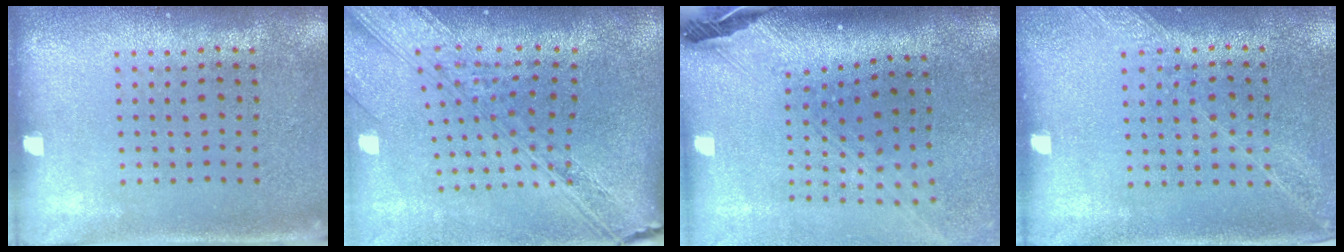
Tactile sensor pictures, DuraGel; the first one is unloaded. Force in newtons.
{"total": 4.1, "press": 2.9, "slide": 2.9}
{"total": 2.8, "press": 2.0, "slide": 2.0}
{"total": 1.2, "press": 1.2, "slide": 0.2}